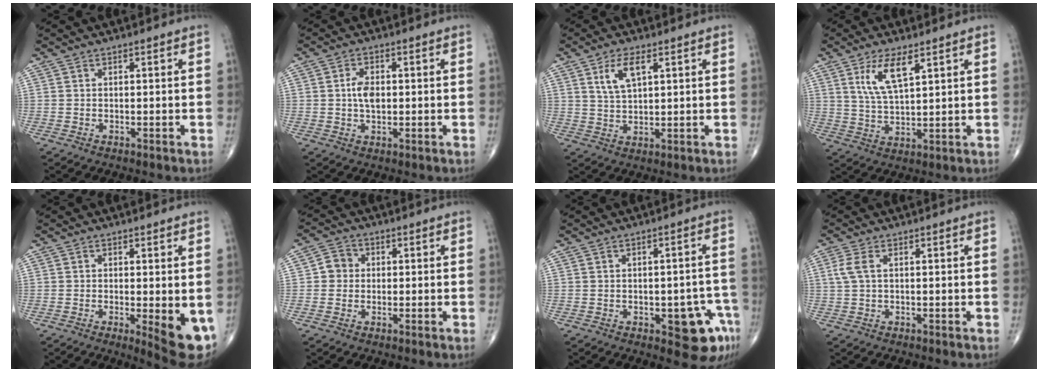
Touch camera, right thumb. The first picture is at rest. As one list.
[{"total": 4.1, "force": [0.1, 2.4, 3.3], "torque": [-0.060, 0.003, -0.001]}, {"total": 5.8, "force": [2.6, 2.5, 4.6], "torque": [-0.087, -0.008, 0.054]}, {"total": 7.7, "force": [3.8, 2.5, 6.3], "torque": [-0.121, -0.018, 0.081]}, {"total": 7.8, "force": [-1.5, 2.2, 7.3], "torque": [-0.093, -0.019, -0.018]}, {"total": 3.8, "force": [0.1, 3.5, 1.3], "torque": [-0.003, 0.008, -0.007]}, {"total": 8.3, "force": [-3.5, 3.5, 6.7], "torque": [-0.050, 0.018, -0.035]}, {"total": 2.8, "force": [0.6, 1.2, 2.5], "torque": [-0.074, 0.012, 0.016]}]